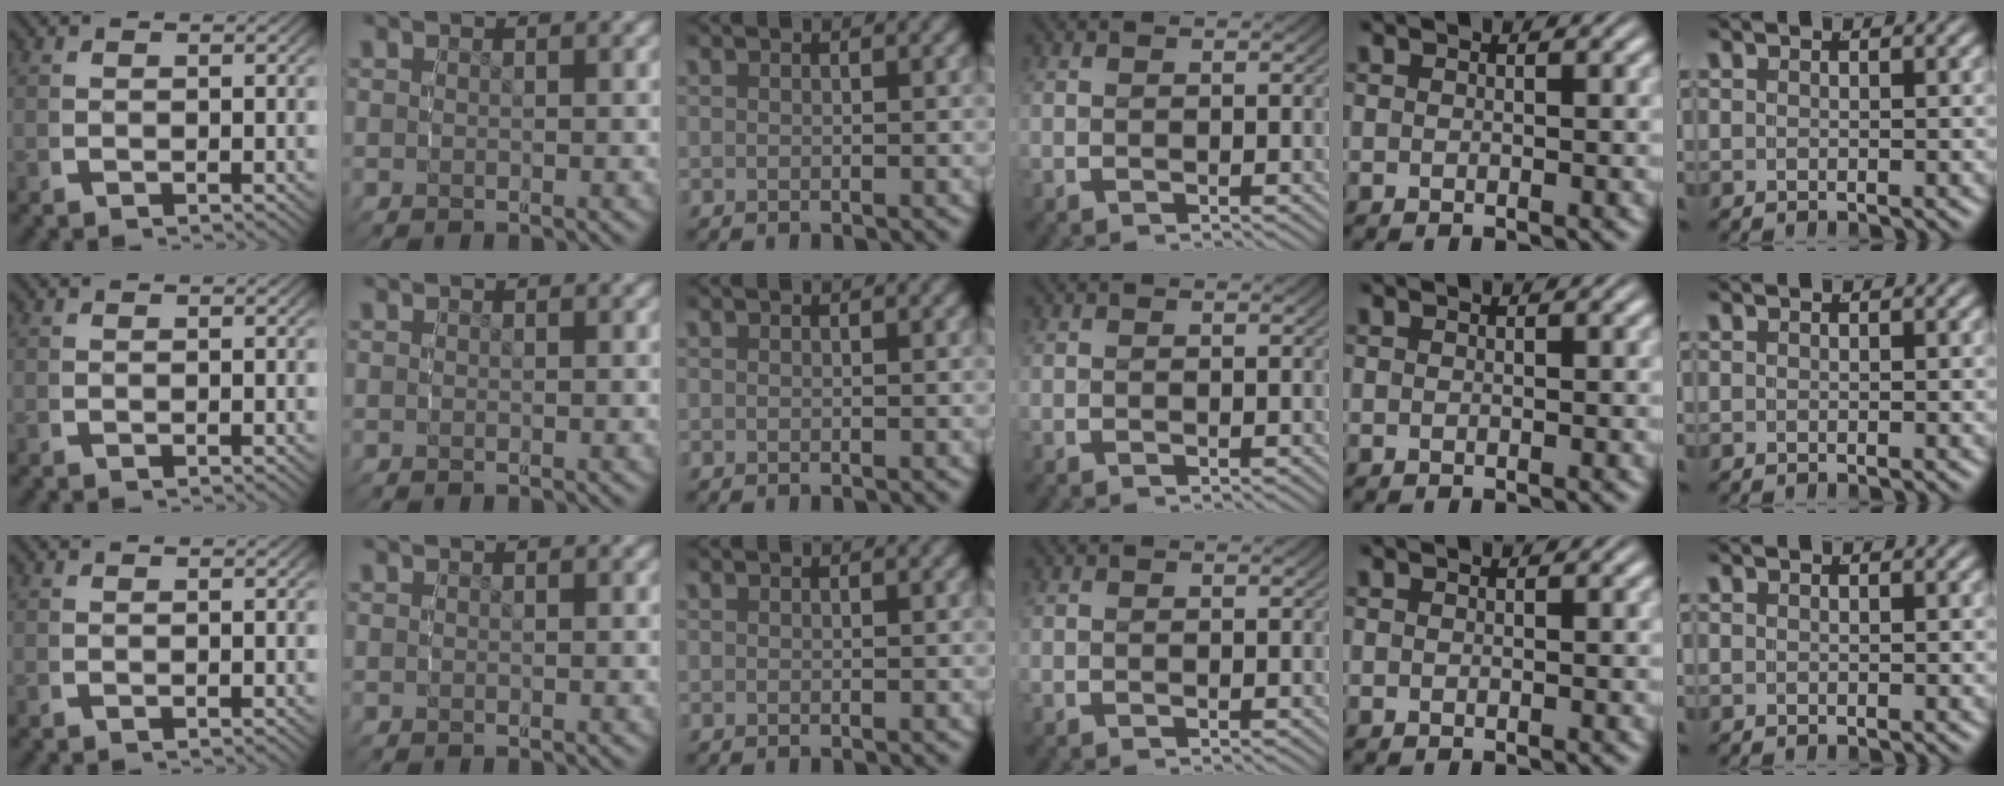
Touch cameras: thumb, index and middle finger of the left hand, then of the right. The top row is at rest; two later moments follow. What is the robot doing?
{"motion": "grasp_and_lifting", "object": "ethernet cable"}